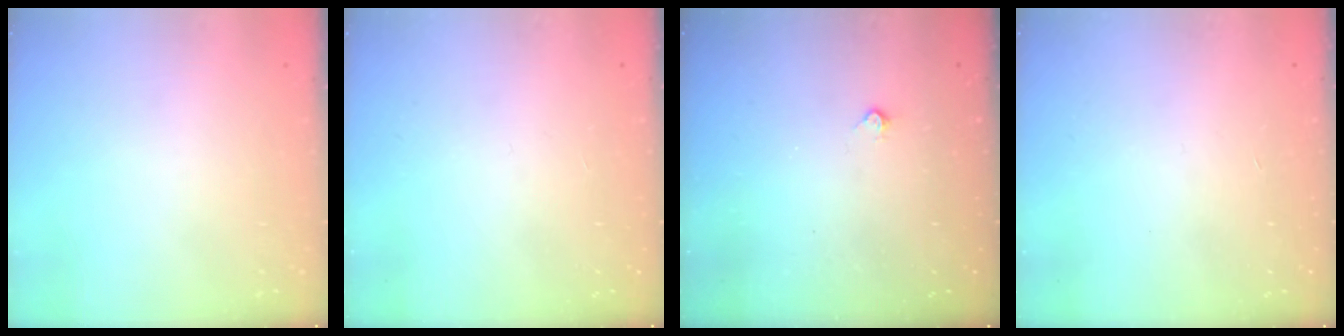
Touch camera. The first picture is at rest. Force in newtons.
{"total": 0.0}
{"total": 2.2, "press": 2.2, "slide": 0.4}
{"total": 0.0}